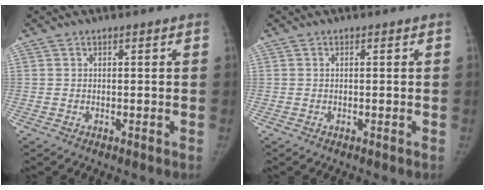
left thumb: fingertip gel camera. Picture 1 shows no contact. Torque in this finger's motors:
{"motor_torque": [0.23, -0.32, 0.47, 0.04, 0.06]}